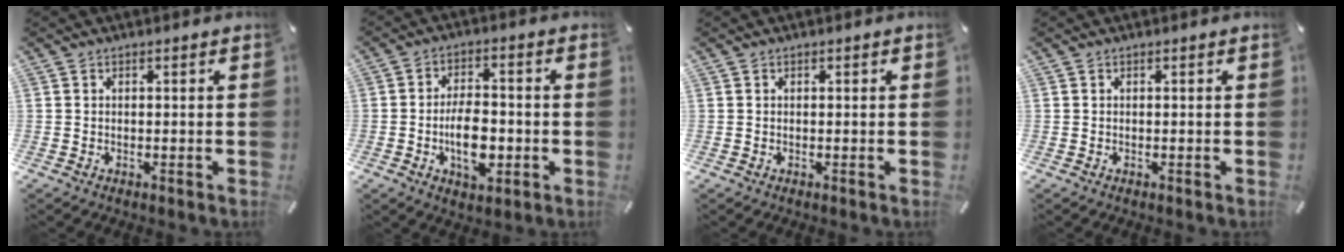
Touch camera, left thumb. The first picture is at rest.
{"total": 9.7, "force": [-2.5, 5.7, 7.5], "torque": [-0.130, 0.003, -0.044]}
{"total": 0.0}
{"total": 0.0}